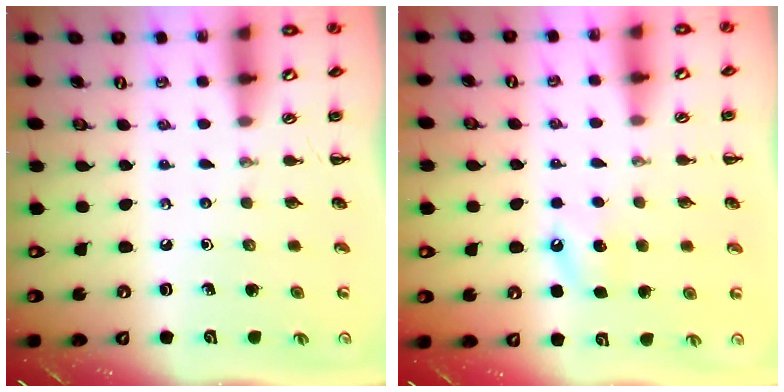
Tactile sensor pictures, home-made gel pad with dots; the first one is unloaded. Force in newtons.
{"total": 5.3, "press": 5.0, "slide": 1.5}